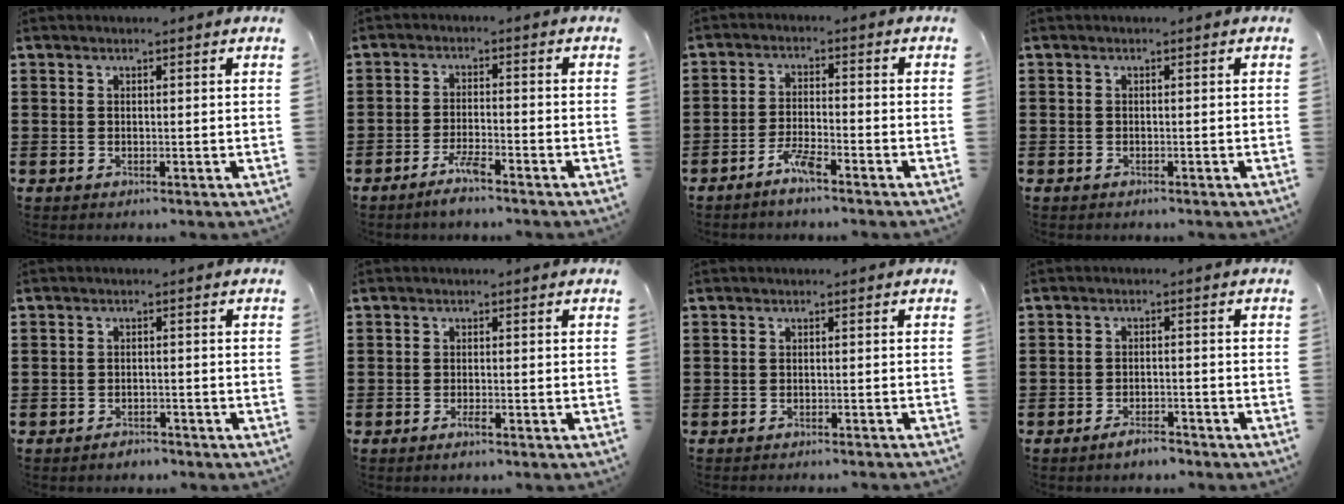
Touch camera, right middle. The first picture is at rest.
{"total": 3.6, "force": [-2.7, 0.4, 2.3], "torque": [-0.053, 0.002, -0.054]}
{"total": 3.6, "force": [-2.7, 0.3, 2.3], "torque": [-0.055, 0.003, -0.055]}
{"total": 0.0}
{"total": 1.4, "force": [-1.4, 0.4, 0.1], "torque": [-0.005, 0.003, -0.030]}
{"total": 1.2, "force": [-0.8, 0.2, 0.9], "torque": [-0.018, -0.004, -0.013]}
{"total": 0.8, "force": [-0.8, -0.1, 0.1], "torque": [-0.004, 0.000, -0.017]}
{"total": 2.6, "force": [-2.3, 0.6, 1.0], "torque": [-0.017, 0.004, -0.044]}